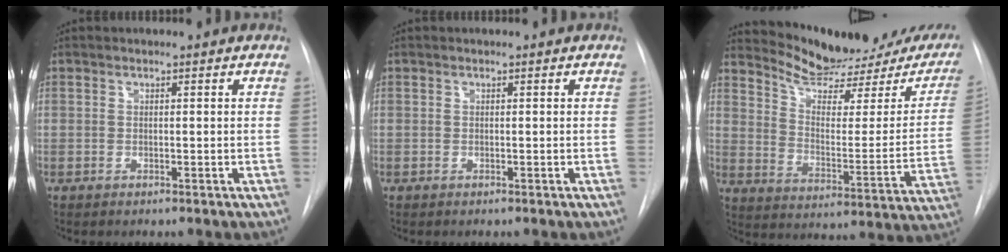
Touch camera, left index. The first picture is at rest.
{"total": 0.0}
{"total": 20.4, "force": [18.3, 5.8, 7.0], "torque": [-0.087, -0.044, 0.239]}